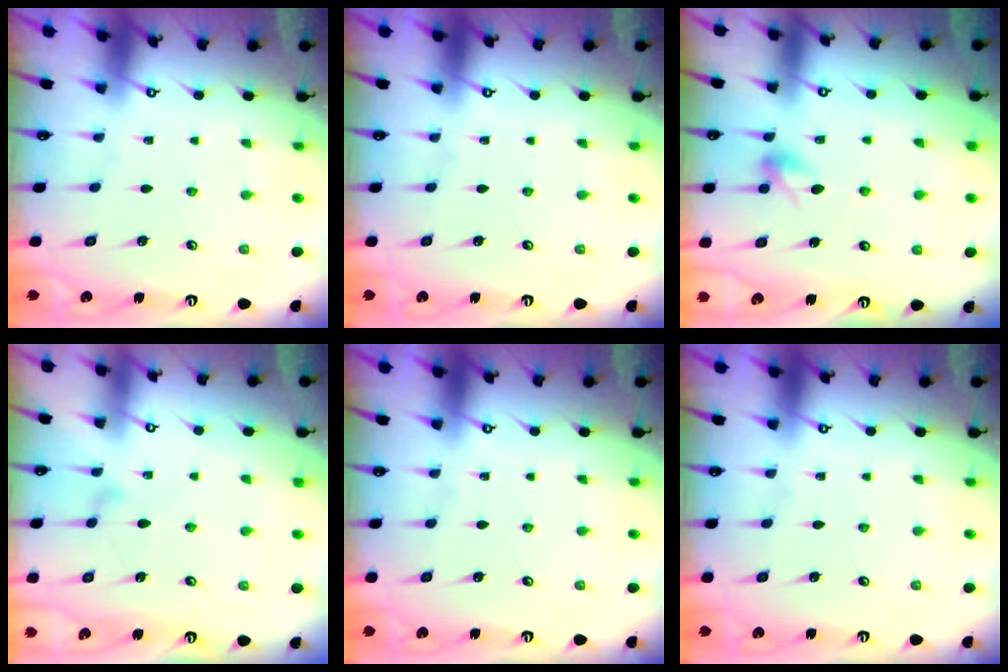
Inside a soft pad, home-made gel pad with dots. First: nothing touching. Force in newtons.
{"total": 0.0}
{"total": 5.5, "press": 5.4, "slide": 1.1}
{"total": 7.0, "press": 7.0, "slide": 0.5}
{"total": 0.0}
{"total": 0.0}